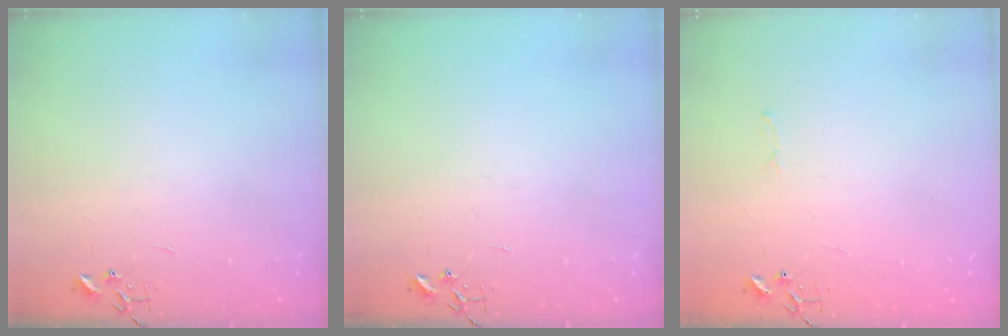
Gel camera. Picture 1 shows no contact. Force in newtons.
{"total": 0.0}
{"total": 2.8, "press": 2.8, "slide": 0.4}